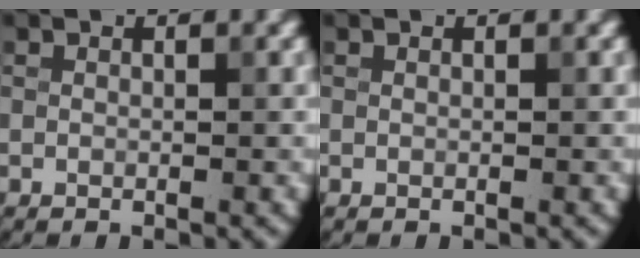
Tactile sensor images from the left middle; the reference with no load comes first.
{"total": 0.0}